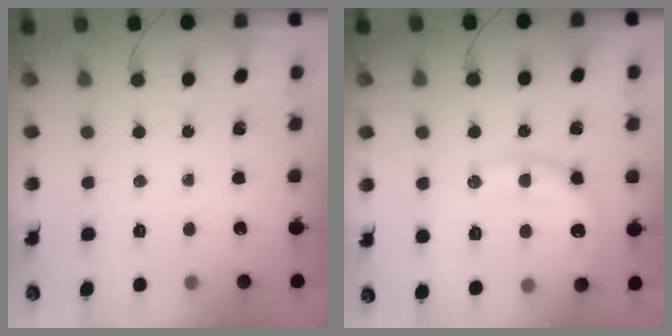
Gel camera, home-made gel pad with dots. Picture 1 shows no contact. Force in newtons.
{"total": 13.7, "press": 13.7, "slide": 1.0}